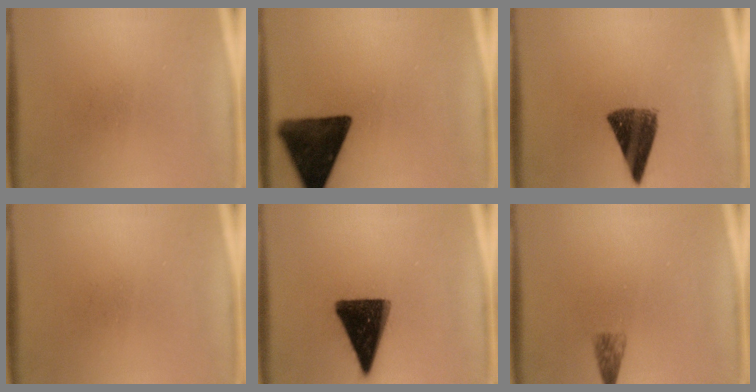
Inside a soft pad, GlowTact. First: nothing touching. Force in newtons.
{"total": 14.5}
{"total": 9.6}
{"total": 0.0}
{"total": 15.0}
{"total": 2.0}